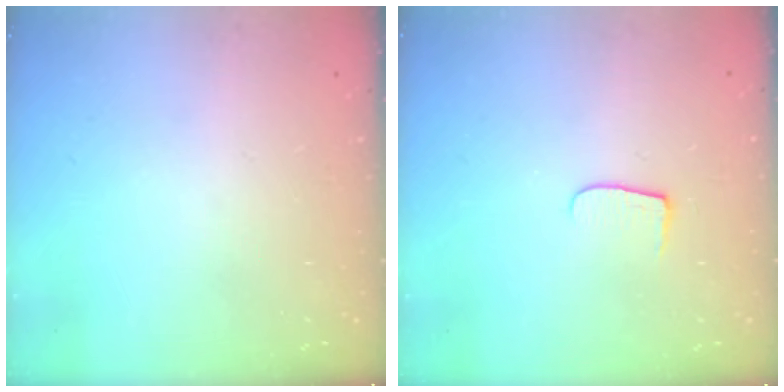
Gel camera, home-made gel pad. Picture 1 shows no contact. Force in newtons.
{"total": 6.0, "press": 6.0, "slide": 0.6}